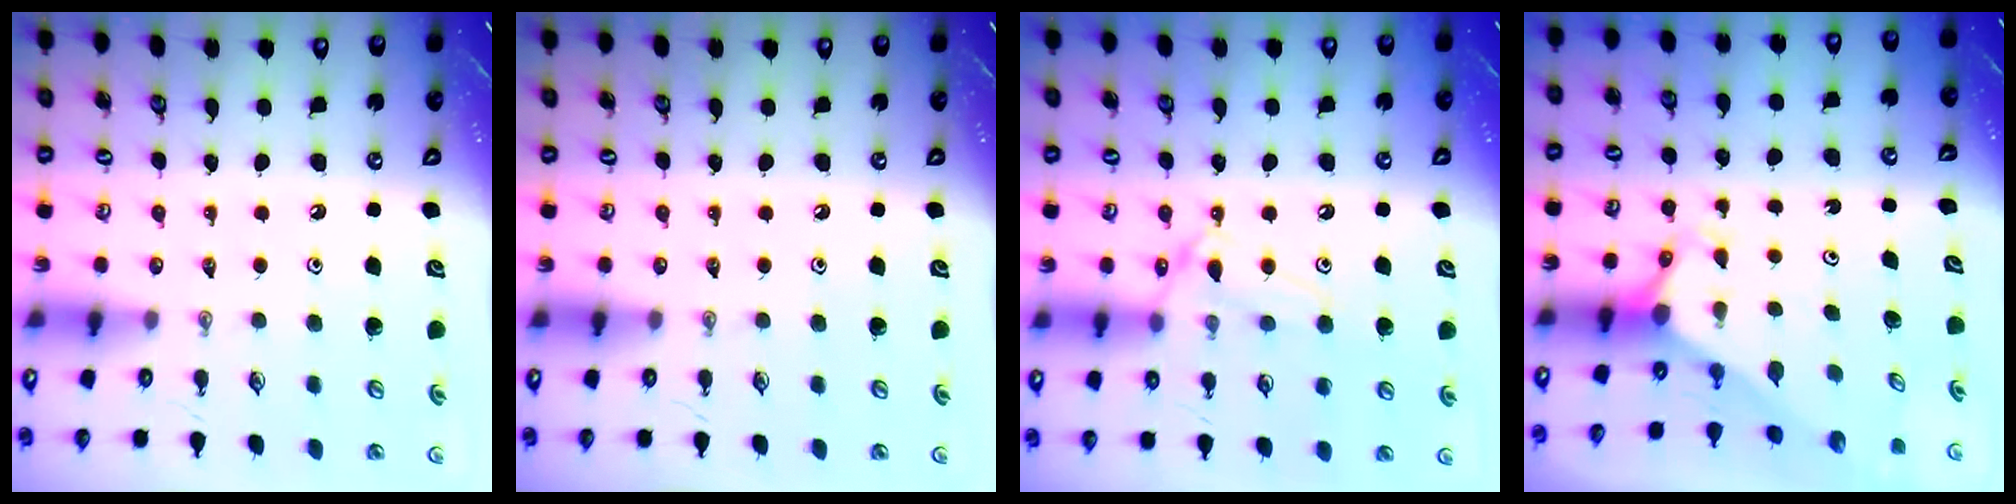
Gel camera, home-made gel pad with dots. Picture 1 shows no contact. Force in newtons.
{"total": 0.0}
{"total": 11.8, "press": 11.8, "slide": 0.9}
{"total": 2.7, "press": 2.7, "slide": 0.2}